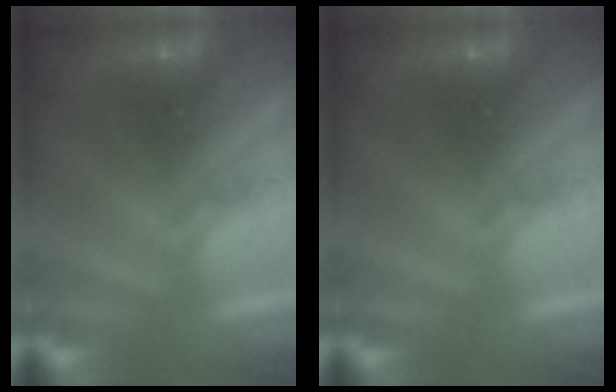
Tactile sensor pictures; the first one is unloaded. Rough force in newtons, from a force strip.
{"total": 0.0}